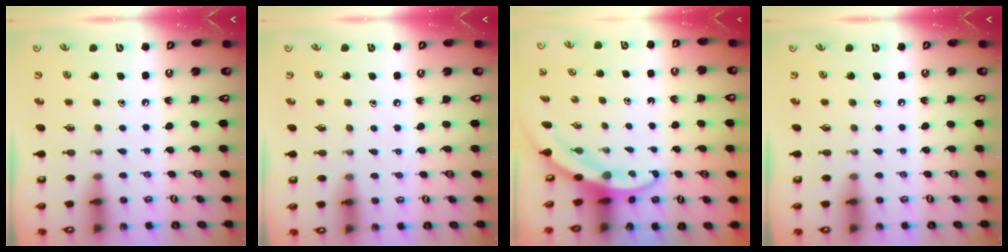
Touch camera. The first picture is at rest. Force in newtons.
{"total": 3.0, "press": 3.0, "slide": 0.4}
{"total": 3.2, "press": 3.2, "slide": 0.1}
{"total": 0.0}